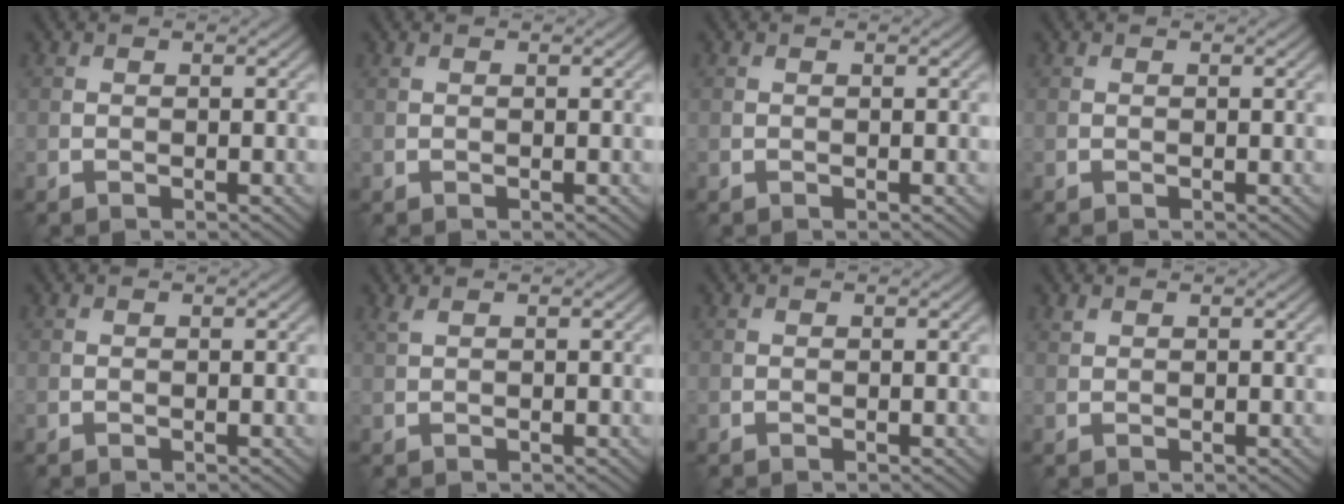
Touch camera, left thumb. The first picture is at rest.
{"total": 0.0}
{"total": 0.0}
{"total": 0.0}
{"total": 0.0}
{"total": 0.9, "force": [0.5, 0.2, 0.7], "torque": [-0.018, 0.007, 0.011]}
{"total": 0.0}
{"total": 0.5, "force": [0.4, 0.2, 0.2], "torque": [-0.008, 0.000, 0.012]}